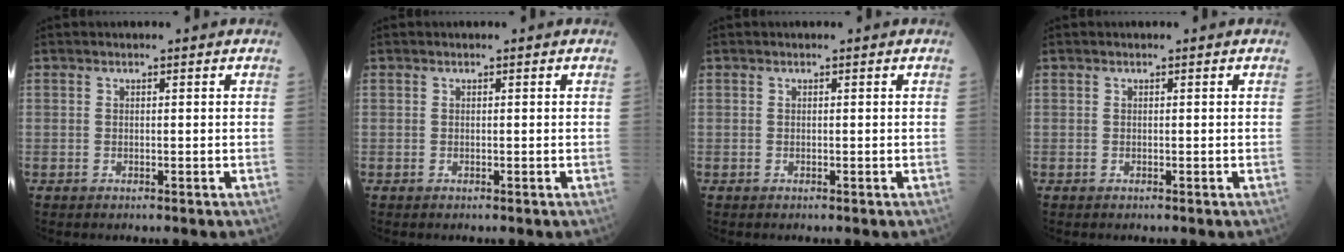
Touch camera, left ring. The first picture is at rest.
{"total": 0.0}
{"total": 0.0}
{"total": 0.0}